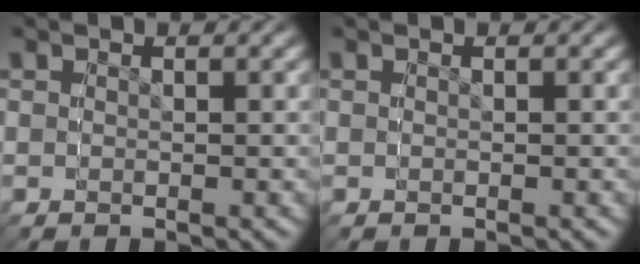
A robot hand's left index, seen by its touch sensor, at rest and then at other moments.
{"total": 0.0}